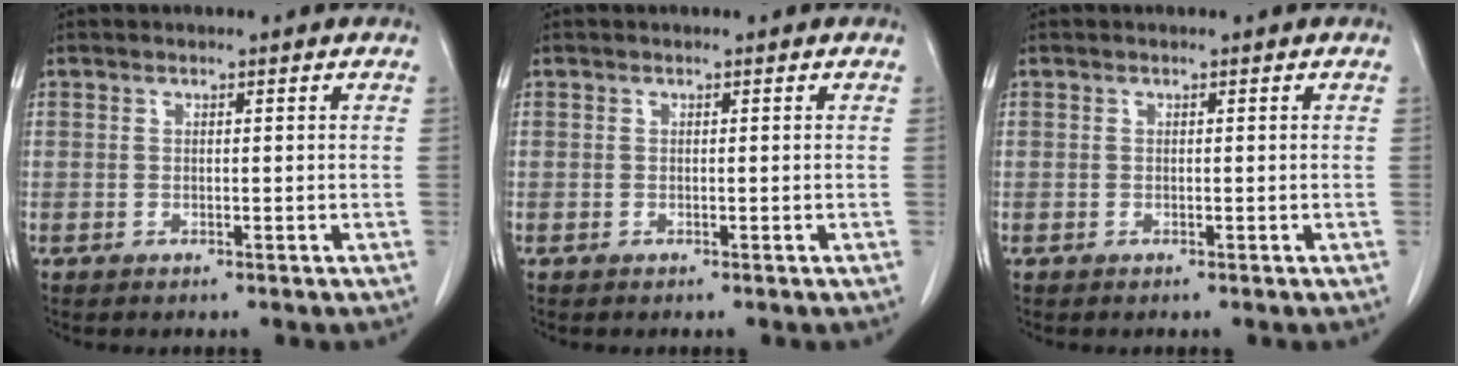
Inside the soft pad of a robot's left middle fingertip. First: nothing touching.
{"total": 0.0}
{"total": 0.0}